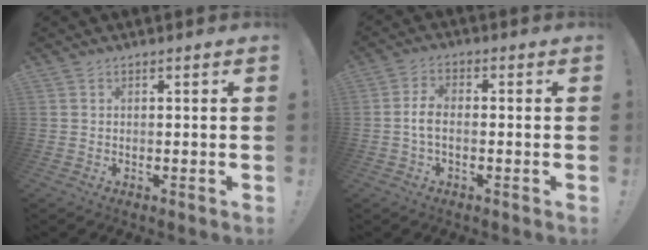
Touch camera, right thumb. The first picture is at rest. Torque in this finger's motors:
{"motor_torque": [-0.16, 0.03, 0.01, 0.01, 0.13]}